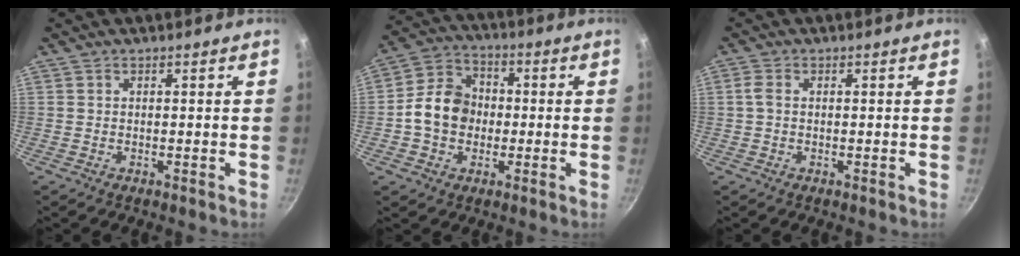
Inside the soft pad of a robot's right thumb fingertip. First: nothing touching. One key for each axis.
{"total": 10.9, "fx": -0.9, "fy": 8.9, "fz": 6.2, "tx": -0.079, "ty": 0.025, "tz": -0.033}
{"total": 2.0, "fx": 0.1, "fy": 1.3, "fz": 1.5, "tx": -0.035, "ty": 0.006, "tz": 0.000}